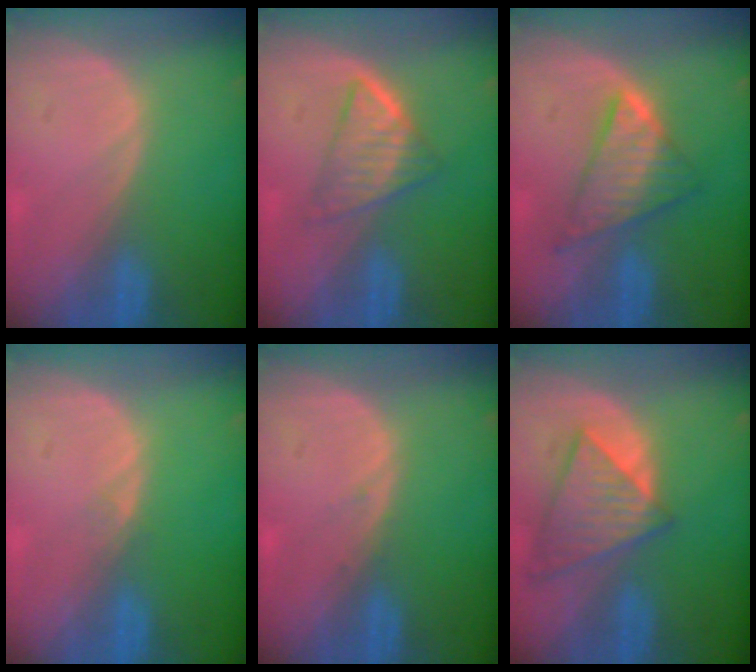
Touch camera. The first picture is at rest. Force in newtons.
{"total": 5.3, "press": 5.0, "slide": 1.8}
{"total": 6.7, "press": 6.6, "slide": 0.3}
{"total": 0.7, "press": 0.7, "slide": 0.1}
{"total": 0.6, "press": 0.3, "slide": 0.5}
{"total": 8.3, "press": 7.3, "slide": 3.9}